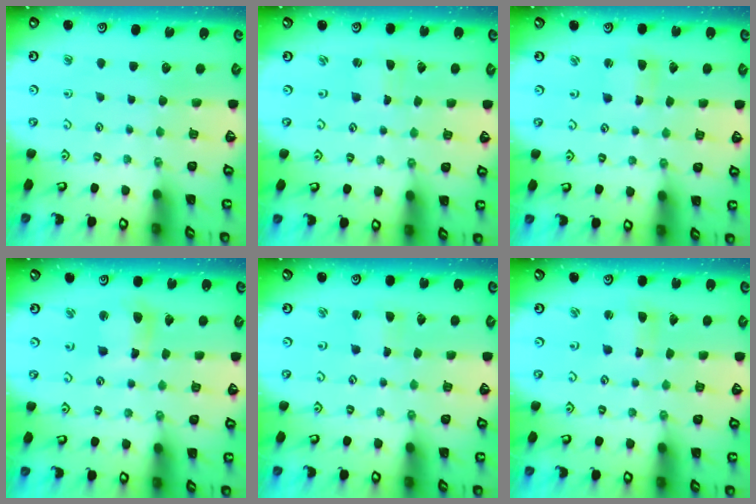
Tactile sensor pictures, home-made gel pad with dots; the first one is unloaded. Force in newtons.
{"total": 0.5, "press": 0.5, "slide": 0.1}
{"total": 2.4, "press": 2.4, "slide": 0.2}
{"total": 7.3, "press": 7.2, "slide": 1.0}
{"total": 1.6, "press": 1.6, "slide": 0.3}
{"total": 2.9, "press": 2.9, "slide": 0.3}